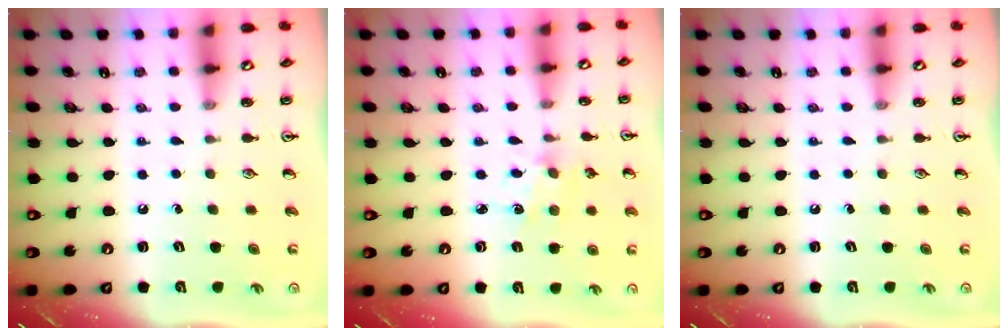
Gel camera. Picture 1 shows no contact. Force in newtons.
{"total": 2.7, "press": 2.6, "slide": 0.3}
{"total": 0.0}